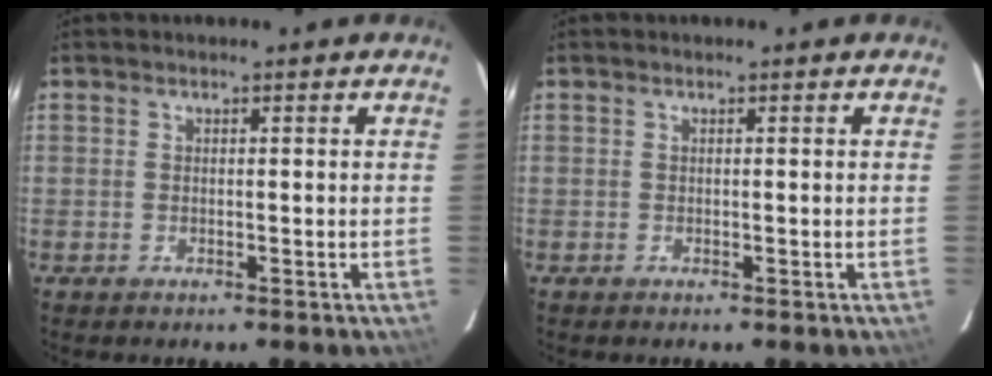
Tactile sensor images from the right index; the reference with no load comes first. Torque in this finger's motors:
{"motor_torque": [-0.05, 0.00, 0.03, 0.00]}